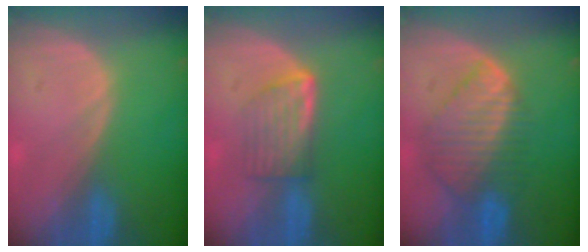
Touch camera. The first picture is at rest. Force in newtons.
{"total": 5.8, "press": 5.4, "slide": 2.2}
{"total": 8.7, "press": 7.7, "slide": 4.0}